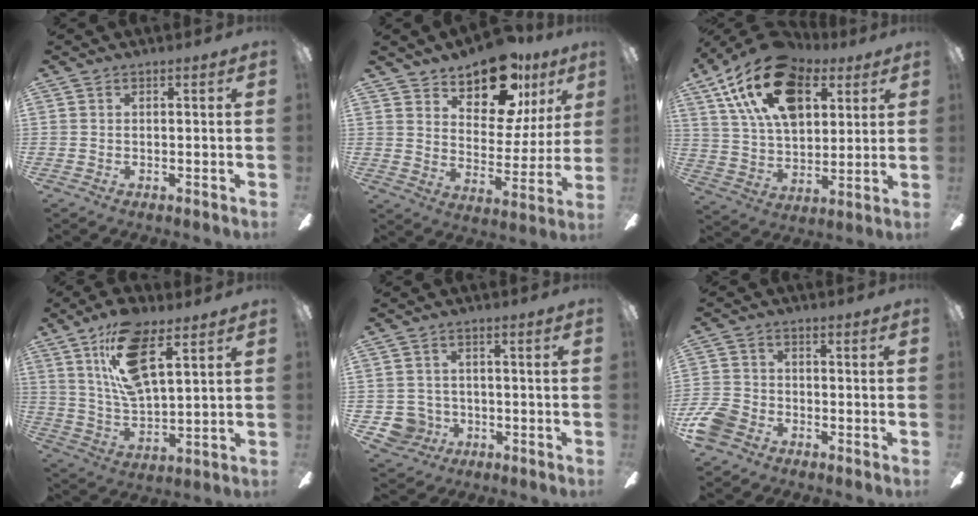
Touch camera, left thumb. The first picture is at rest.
{"total": 16.6, "force": [12.2, 7.9, 8.0], "torque": [-0.121, -0.071, 0.214]}
{"total": 22.4, "force": [11.3, 13.4, 14.0], "torque": [-0.248, -0.033, 0.200]}
{"total": 16.9, "force": [9.2, 7.3, 12.1], "torque": [-0.230, -0.015, 0.161]}
{"total": 5.5, "force": [-1.0, 5.3, 1.0], "torque": [-0.039, 0.006, -0.018]}
{"total": 7.2, "force": [-4.1, 5.0, 3.1], "torque": [-0.075, 0.025, -0.079]}